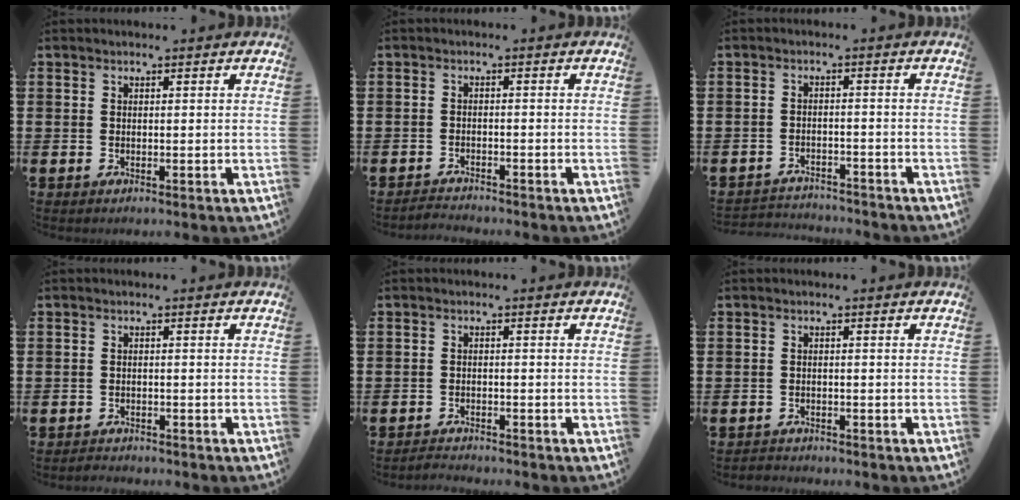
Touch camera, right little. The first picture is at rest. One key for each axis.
{"total": 1.5, "fx": -1.5, "fy": 0.0, "fz": -0.1, "tx": -0.003, "ty": 0.004, "tz": -0.032}
{"total": 2.4, "fx": -2.4, "fy": 0.3, "fz": -0.2, "tx": -0.004, "ty": 0.001, "tz": -0.053}
{"total": 1.1, "fx": -1.1, "fy": 0.1, "fz": -0.2, "tx": -0.001, "ty": 0.003, "tz": -0.024}
{"total": 1.5, "fx": -1.5, "fy": 0.0, "fz": -0.1, "tx": -0.003, "ty": 0.003, "tz": -0.032}
{"total": 1.1, "fx": -1.0, "fy": 0.2, "fz": -0.2, "tx": 0.001, "ty": 0.003, "tz": -0.023}